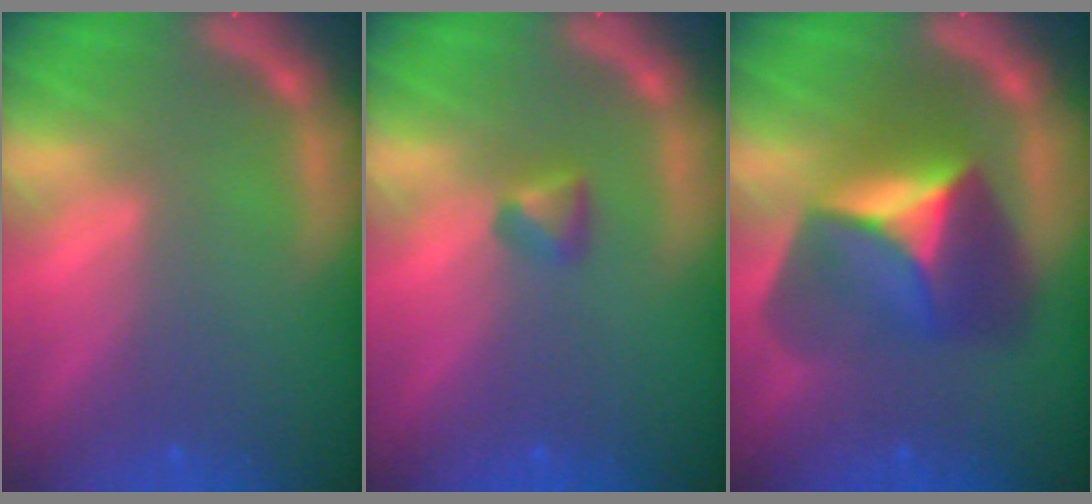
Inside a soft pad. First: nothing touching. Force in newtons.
{"total": 1.4}
{"total": 8.5}